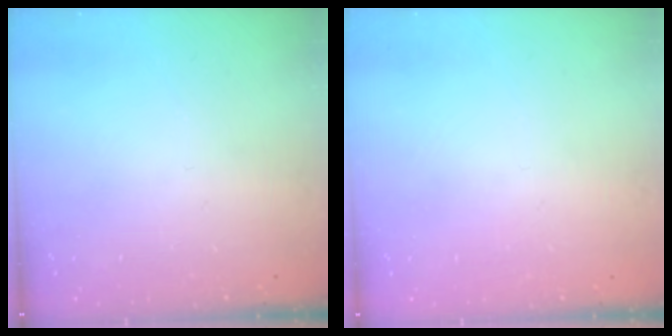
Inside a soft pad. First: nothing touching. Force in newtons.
{"total": 0.7, "press": 0.7, "slide": 0.1}